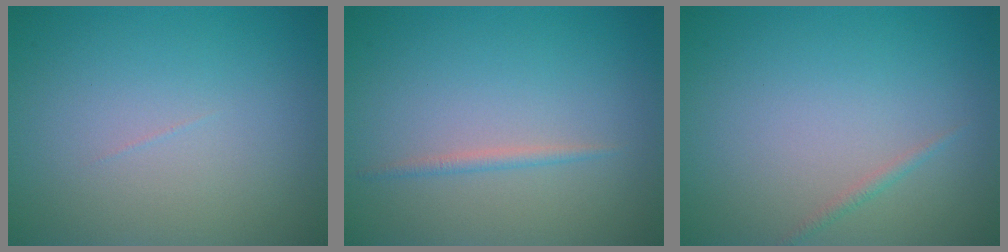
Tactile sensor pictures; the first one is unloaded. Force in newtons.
{"total": 0.9, "press": 0.9, "slide": 0.0}
{"total": 0.7, "press": 0.7, "slide": 0.0}